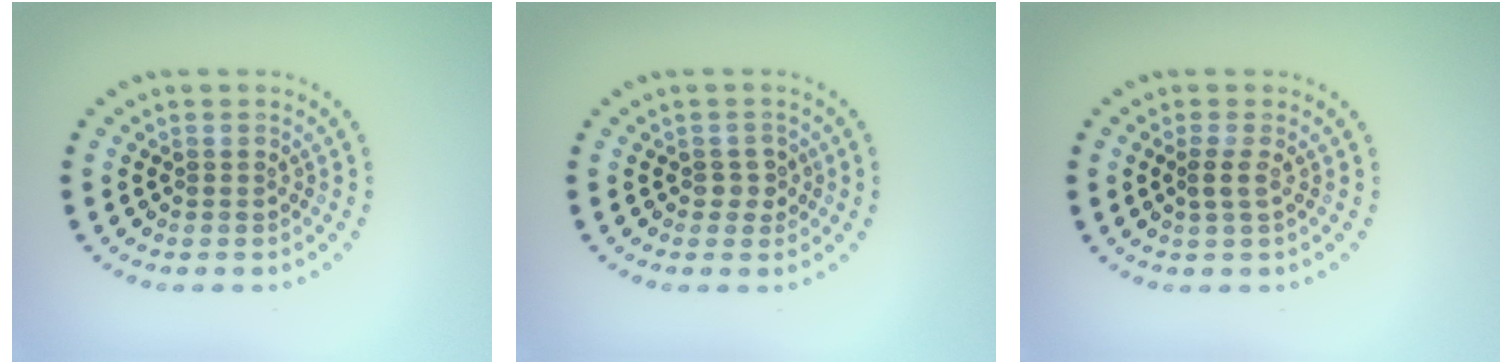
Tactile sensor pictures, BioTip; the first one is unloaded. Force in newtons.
{"total": 1.3, "press": 1.2, "slide": 0.5}
{"total": 1.3, "press": 0.9, "slide": 0.8}